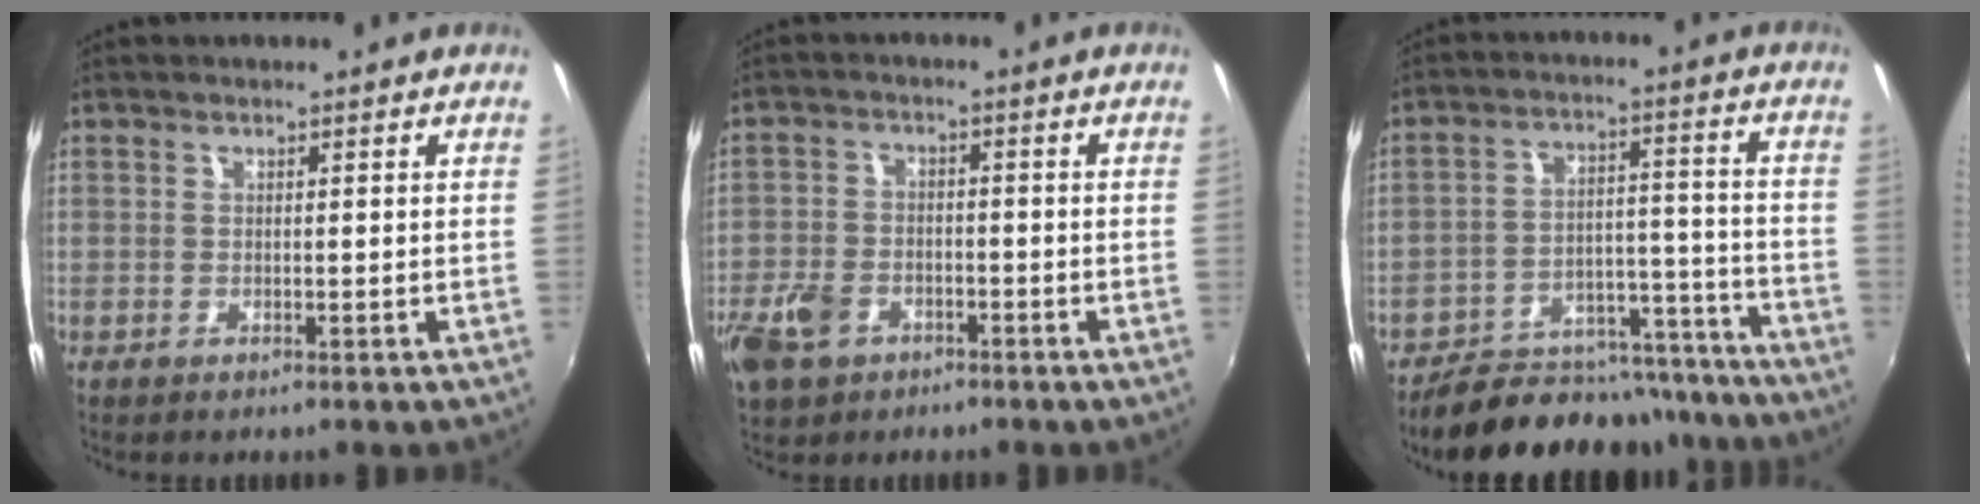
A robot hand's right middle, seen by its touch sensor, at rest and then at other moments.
{"total": 8.9, "force": [-5.0, 6.0, 4.3], "torque": [-0.119, -0.001, -0.093]}
{"total": 19.3, "force": [-17.1, 7.3, 5.0], "torque": [-0.096, 0.049, -0.220]}